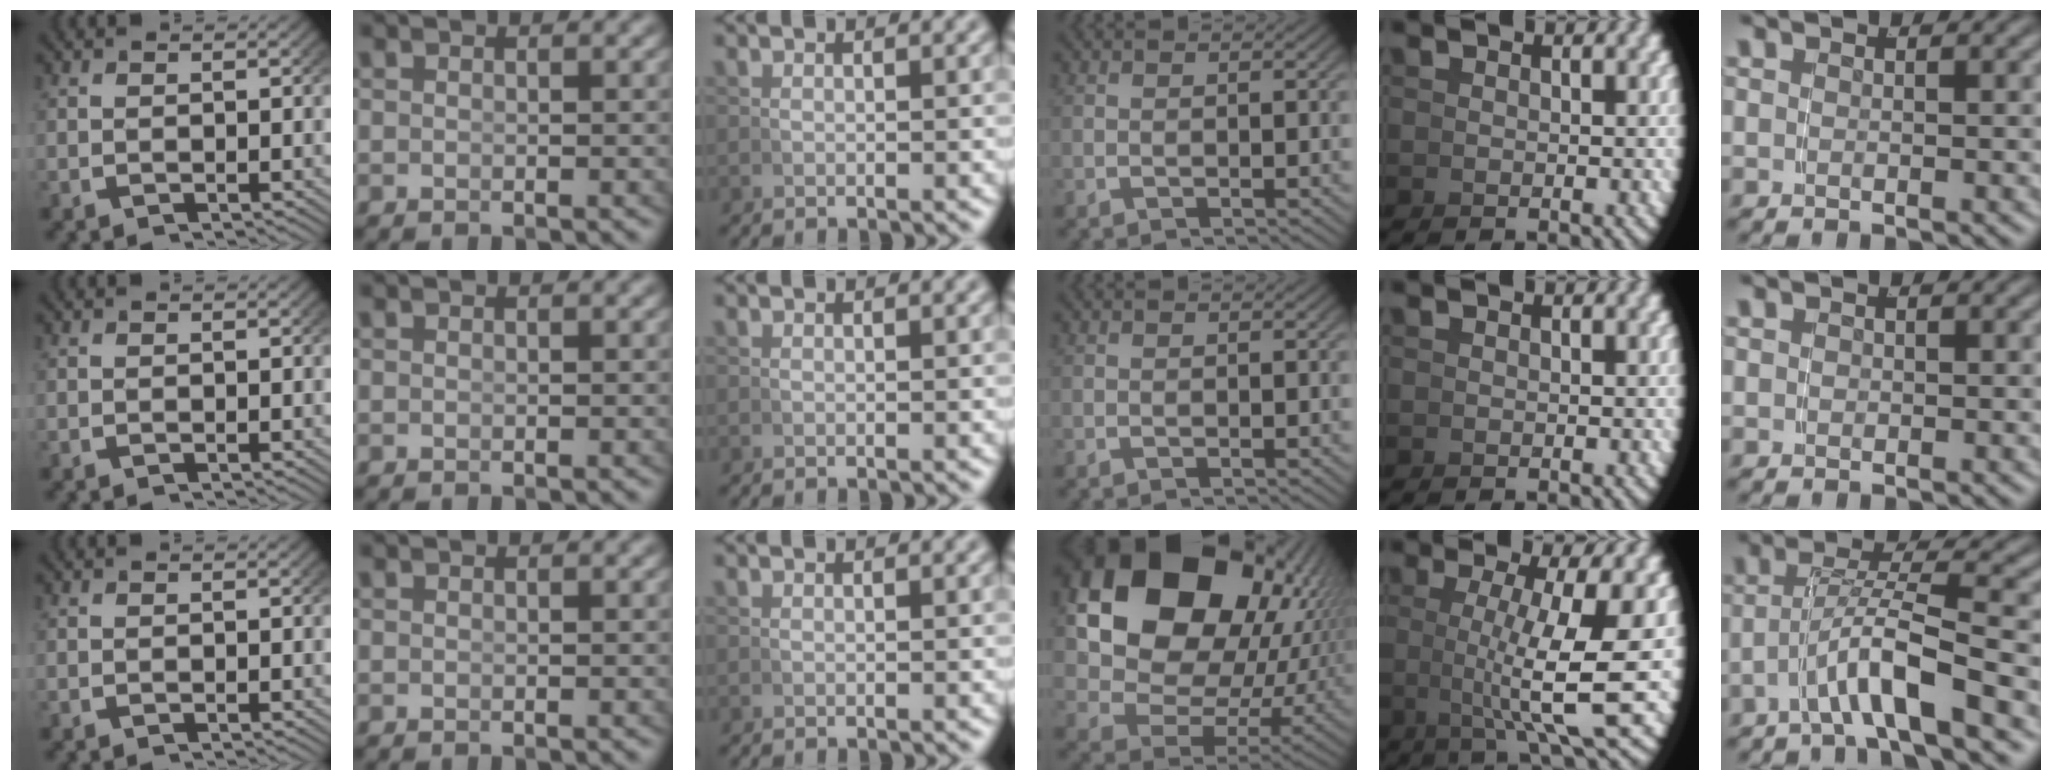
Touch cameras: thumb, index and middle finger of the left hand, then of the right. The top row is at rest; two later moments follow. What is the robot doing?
{"motion": "grasp_and_lifting", "object": "whiteboard"}